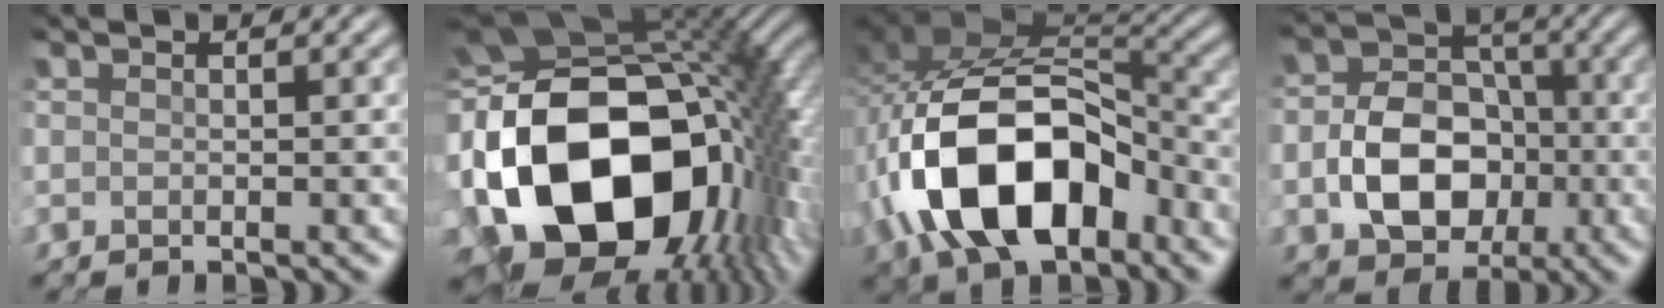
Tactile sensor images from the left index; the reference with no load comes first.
{"total": 19.8, "force": [-2.8, 12.8, 14.8], "torque": [-0.323, -0.012, -0.031]}
{"total": 12.8, "force": [-5.1, 7.1, 9.4], "torque": [-0.181, 0.004, -0.096]}
{"total": 7.5, "force": [-2.0, 5.4, 4.7], "torque": [-0.084, -0.001, -0.032]}